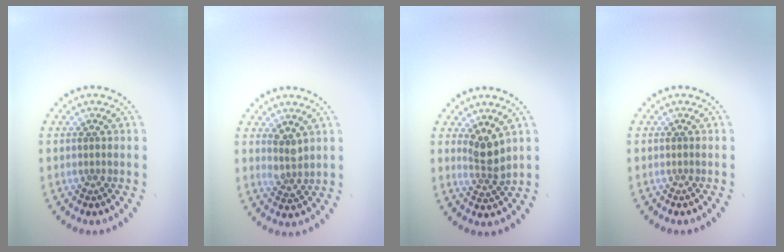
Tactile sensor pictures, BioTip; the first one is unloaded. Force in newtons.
{"total": 1.8, "press": 1.2, "slide": 1.3}
{"total": 2.4, "press": 1.8, "slide": 1.6}
{"total": 0.0}